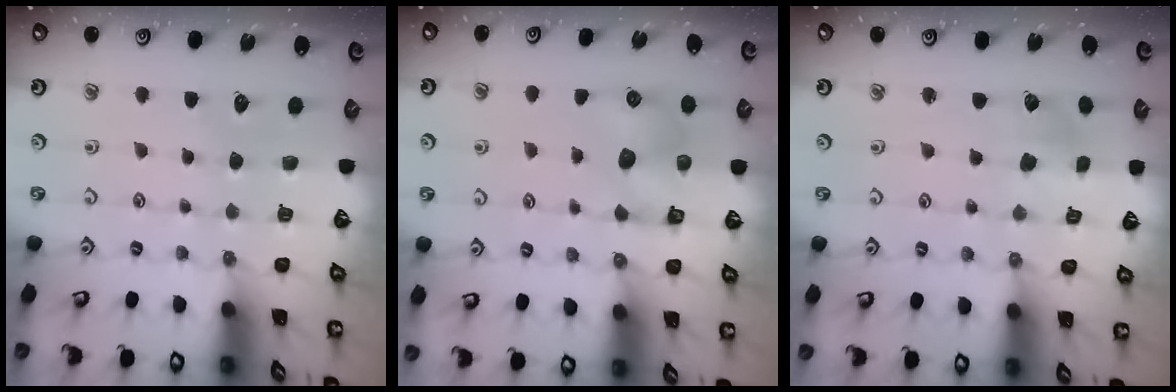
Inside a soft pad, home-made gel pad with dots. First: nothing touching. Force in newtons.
{"total": 7.1, "press": 7.1, "slide": 0.2}
{"total": 2.4, "press": 2.3, "slide": 0.6}